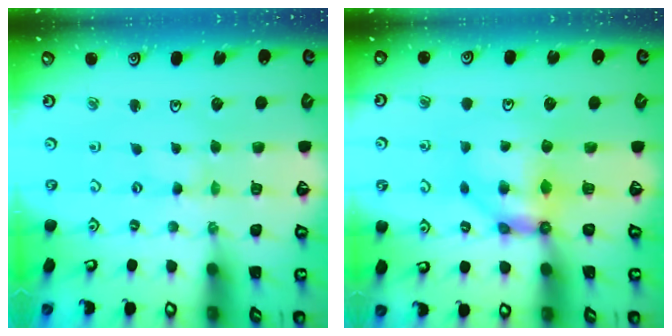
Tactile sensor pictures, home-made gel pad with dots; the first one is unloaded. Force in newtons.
{"total": 7.3, "press": 7.3, "slide": 0.5}